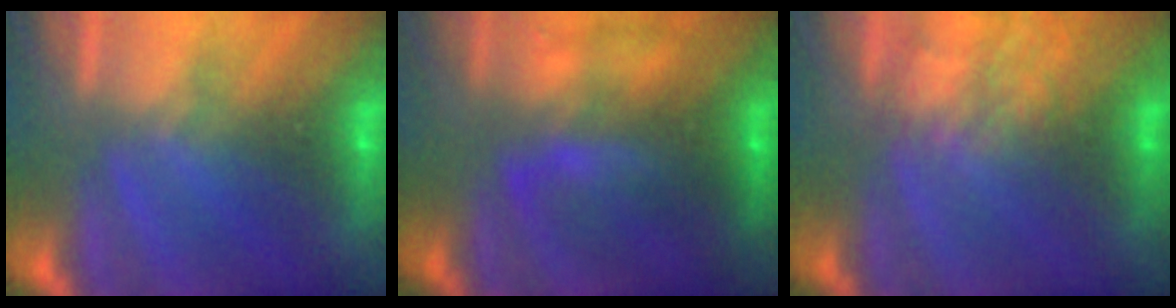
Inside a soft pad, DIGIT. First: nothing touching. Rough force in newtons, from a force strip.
{"total": 5.7}
{"total": 2.2}